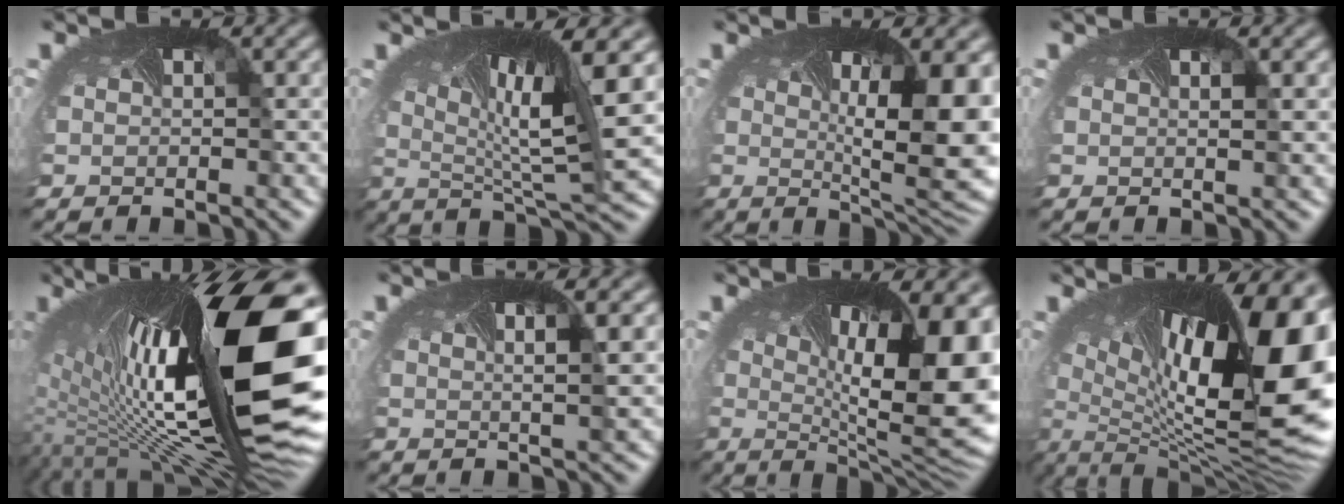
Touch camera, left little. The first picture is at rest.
{"total": 12.2, "force": [2.0, 3.4, 11.5], "torque": [-0.213, -0.009, 0.039]}
{"total": 11.3, "force": [0.3, 3.9, 10.6], "torque": [-0.160, -0.024, 0.007]}
{"total": 0.6, "force": [0.2, 0.1, 0.6], "torque": [-0.005, 0.000, -0.006]}
{"total": 18.8, "force": [2.5, 6.9, 17.3], "torque": [-0.300, -0.004, 0.045]}
{"total": 2.4, "force": [0.5, 0.3, 2.3], "torque": [-0.042, -0.010, 0.003]}
{"total": 15.3, "force": [0.2, 6.2, 14.0], "torque": [-0.204, -0.027, 0.007]}
{"total": 19.1, "force": [2.2, 7.8, 17.3], "torque": [-0.266, -0.017, 0.035]}